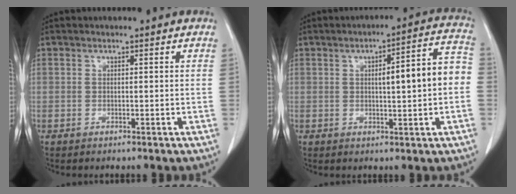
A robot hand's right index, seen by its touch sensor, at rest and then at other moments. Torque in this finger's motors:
{"motor_torque": [0.75, -0.28, 0.36, 0.09]}